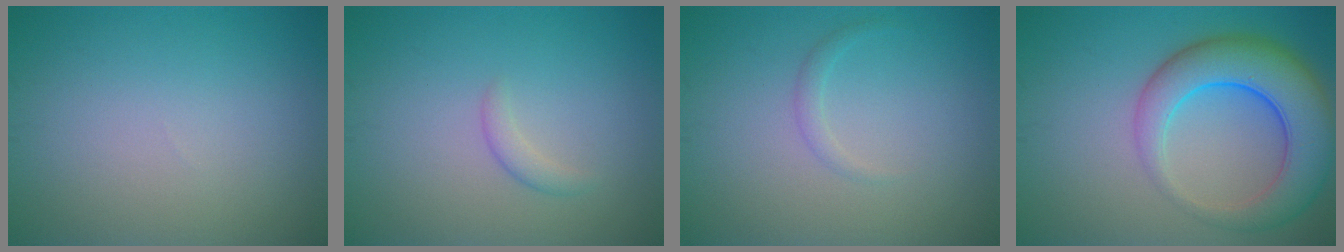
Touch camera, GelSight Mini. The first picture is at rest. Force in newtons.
{"total": 1.1, "press": 1.1, "slide": 0.0}
{"total": 1.0, "press": 1.0, "slide": 0.1}
{"total": 8.2, "press": 8.2, "slide": 0.3}